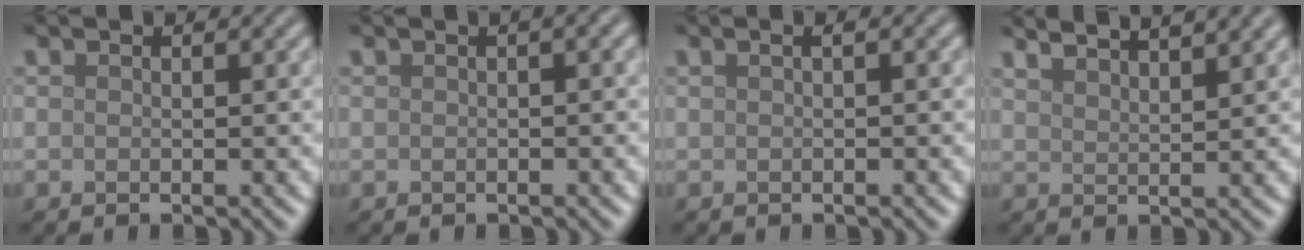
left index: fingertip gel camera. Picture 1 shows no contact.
{"total": 2.0, "force": [0.6, 0.5, 1.9], "torque": [-0.023, 0.010, 0.007]}
{"total": 1.4, "force": [0.4, 0.4, 1.3], "torque": [-0.021, 0.007, 0.001]}
{"total": 6.1, "force": [4.9, 1.7, 3.2], "torque": [-0.016, 0.035, 0.036]}